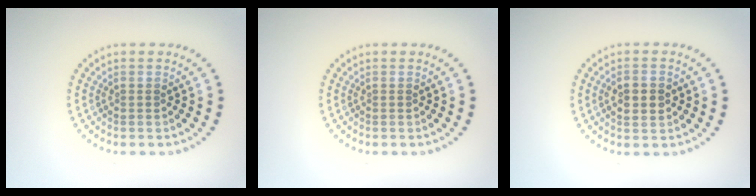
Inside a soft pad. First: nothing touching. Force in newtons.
{"total": 0.0}
{"total": 2.5, "press": 2.5, "slide": 0.0}